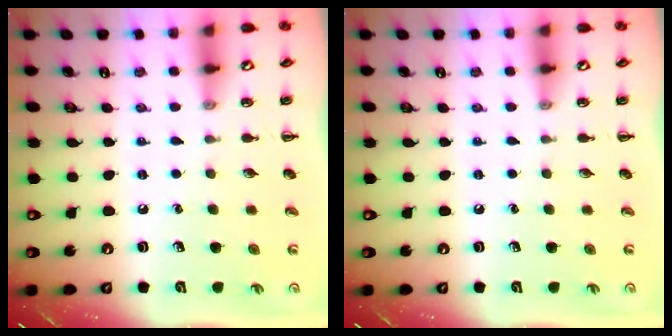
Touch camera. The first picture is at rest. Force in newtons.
{"total": 0.0}